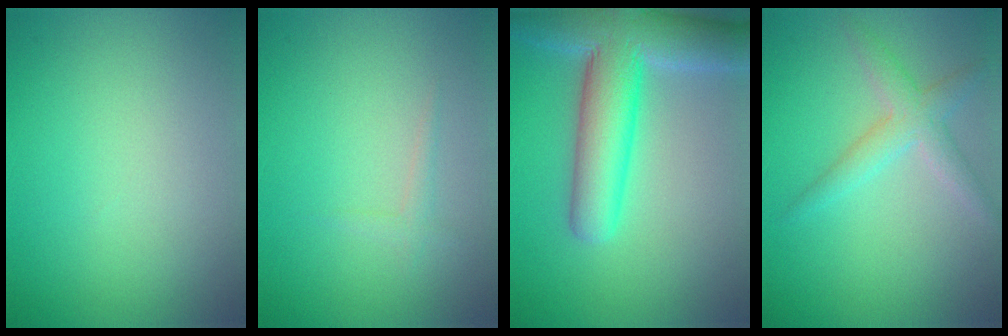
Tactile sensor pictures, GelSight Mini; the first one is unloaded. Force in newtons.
{"total": 0.9, "press": 0.9, "slide": 0.1}
{"total": 9.6, "press": 9.6, "slide": 0.8}
{"total": 2.7, "press": 2.7, "slide": 0.0}